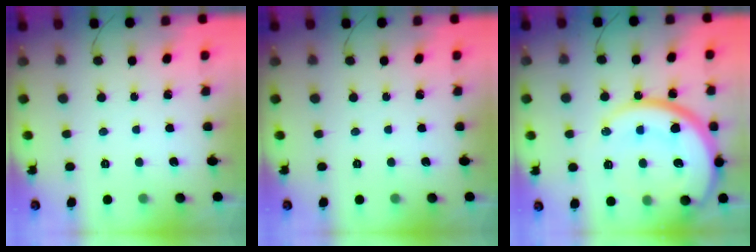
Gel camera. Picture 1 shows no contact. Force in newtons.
{"total": 0.0}
{"total": 24.3, "press": 24.2, "slide": 2.4}